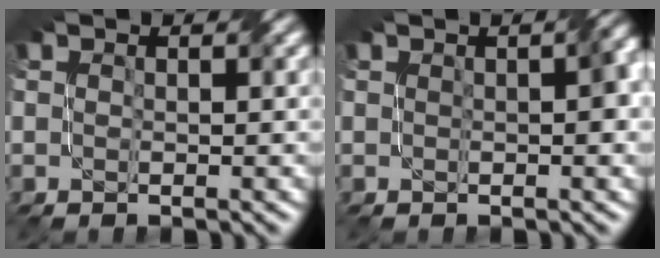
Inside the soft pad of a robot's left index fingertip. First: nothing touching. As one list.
[{"total": 2.3, "force": [0.3, 0.6, 2.2], "torque": [-0.028, 0.009, 0.005]}]